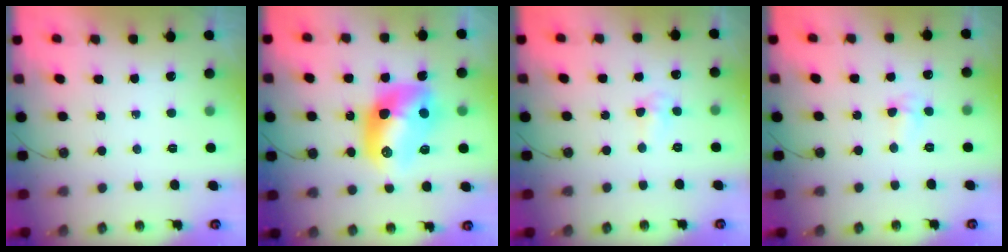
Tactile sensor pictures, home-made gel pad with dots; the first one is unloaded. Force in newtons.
{"total": 14.1, "press": 14.1, "slide": 1.0}
{"total": 3.7, "press": 3.7, "slide": 0.6}
{"total": 4.3, "press": 4.2, "slide": 0.6}